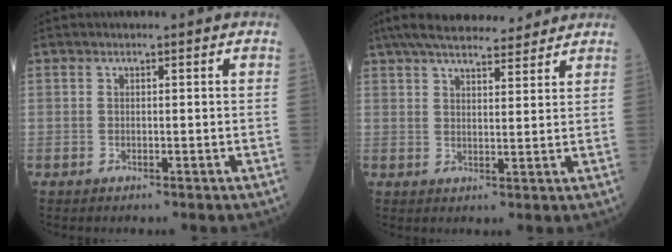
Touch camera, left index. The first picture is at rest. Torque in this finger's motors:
{"motor_torque": [0.74, -0.87, 0.03, 0.07]}